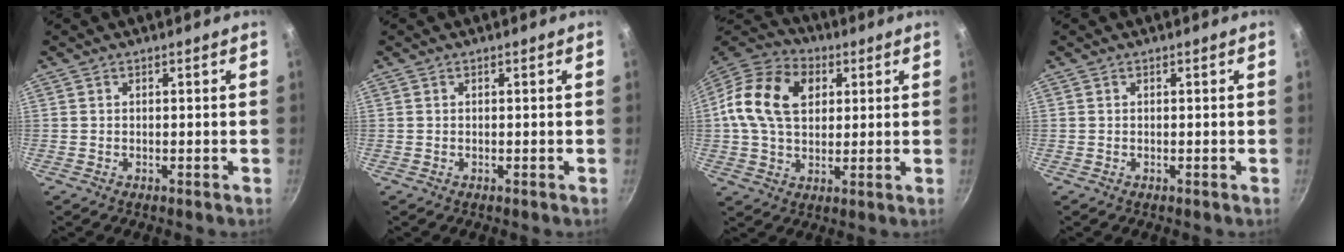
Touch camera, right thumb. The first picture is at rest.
{"total": 0.0}
{"total": 16.7, "force": [3.8, 11.8, 11.2], "torque": [-0.192, 0.019, 0.053]}
{"total": 0.0}